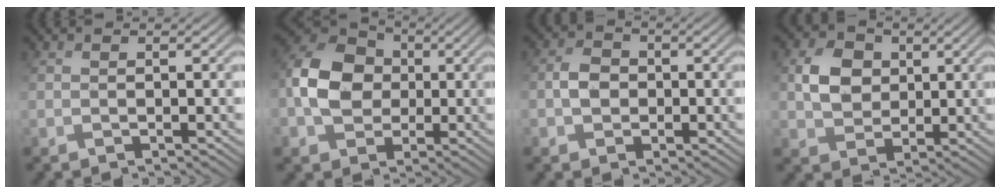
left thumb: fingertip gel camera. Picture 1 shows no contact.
{"total": 8.0, "force": [0.2, 6.5, 4.6], "torque": [-0.111, 0.018, -0.014]}
{"total": 2.5, "force": [-0.3, 2.4, 0.8], "torque": [-0.016, 0.010, -0.010]}
{"total": 4.7, "force": [1.8, 4.0, 1.7], "torque": [-0.038, 0.014, 0.026]}